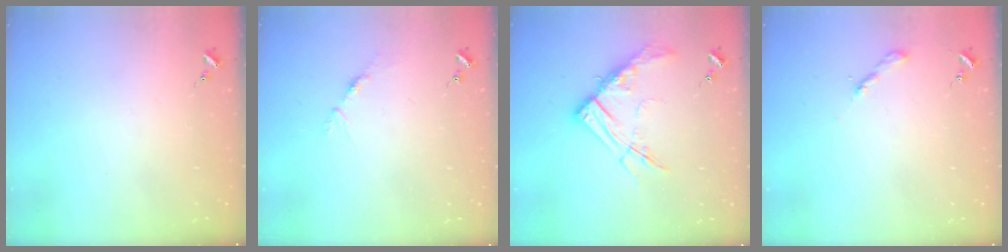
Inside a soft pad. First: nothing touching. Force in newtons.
{"total": 4.0, "press": 3.9, "slide": 0.5}
{"total": 14.1, "press": 14.0, "slide": 1.5}
{"total": 2.0, "press": 2.0, "slide": 0.2}